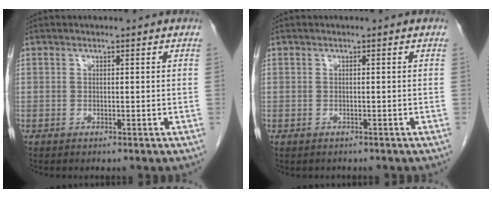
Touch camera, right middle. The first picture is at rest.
{"total": 0.6, "force": [-0.5, 0.3, 0.1], "torque": [-0.009, 0.001, -0.007]}